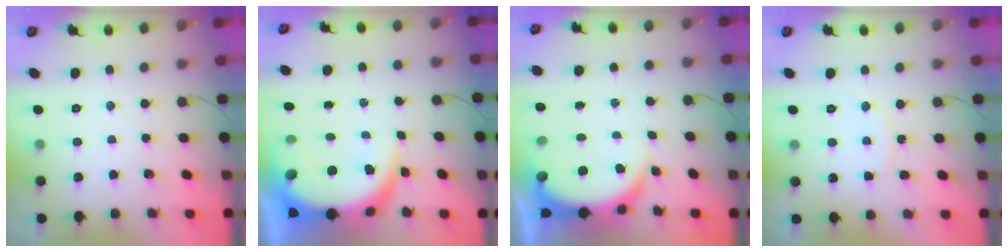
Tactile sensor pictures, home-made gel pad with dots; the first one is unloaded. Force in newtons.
{"total": 11.0, "press": 10.9, "slide": 1.1}
{"total": 5.4, "press": 5.4, "slide": 0.2}
{"total": 5.4, "press": 5.4, "slide": 0.5}